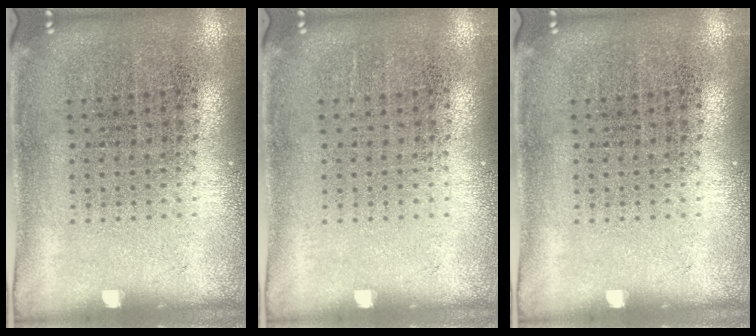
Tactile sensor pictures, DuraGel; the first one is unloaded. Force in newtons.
{"total": 0.0}
{"total": 0.0}